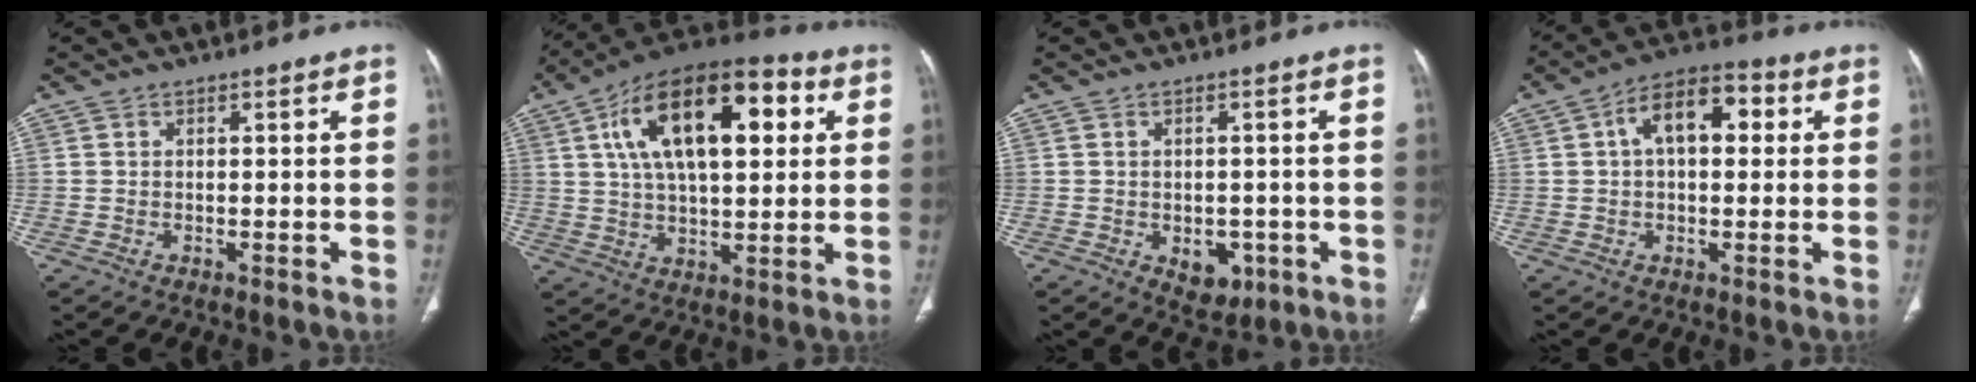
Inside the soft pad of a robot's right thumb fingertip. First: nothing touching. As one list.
[{"total": 22.8, "force": [6.8, 10.9, 18.8], "torque": [-0.291, 0.014, 0.103]}, {"total": 5.4, "force": [-1.8, 3.8, 3.5], "torque": [-0.023, 0.005, -0.010]}, {"total": 11.1, "force": [2.5, 6.2, 8.8], "torque": [-0.126, 0.030, 0.032]}]